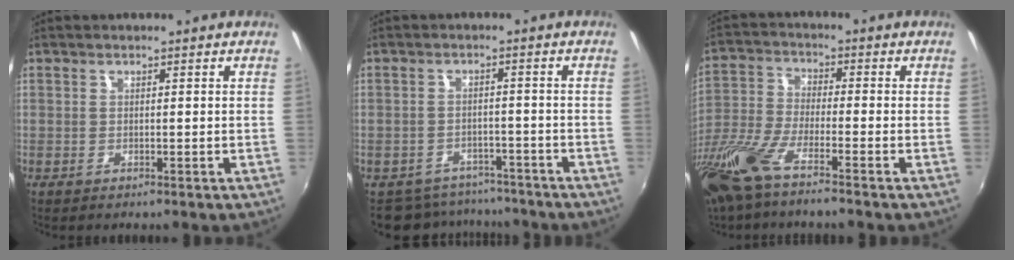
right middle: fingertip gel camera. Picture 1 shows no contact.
{"total": 9.6, "force": [-8.3, 4.5, 1.5], "torque": [-0.042, 0.009, -0.113]}
{"total": 13.8, "force": [-9.6, 2.5, 9.5], "torque": [-0.215, -0.037, -0.191]}